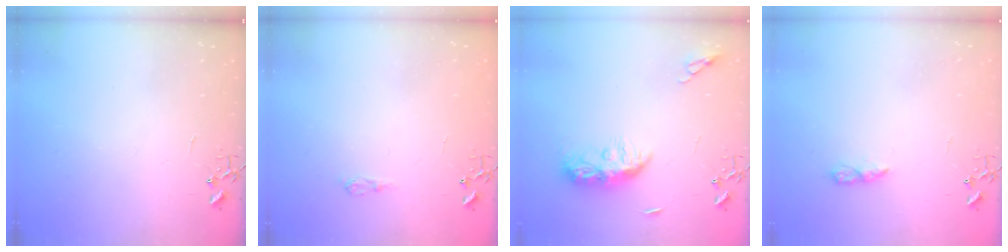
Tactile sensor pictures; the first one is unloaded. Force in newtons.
{"total": 5.4, "press": 5.4, "slide": 0.6}
{"total": 10.0, "press": 10.0, "slide": 0.6}
{"total": 6.0, "press": 6.0, "slide": 0.2}